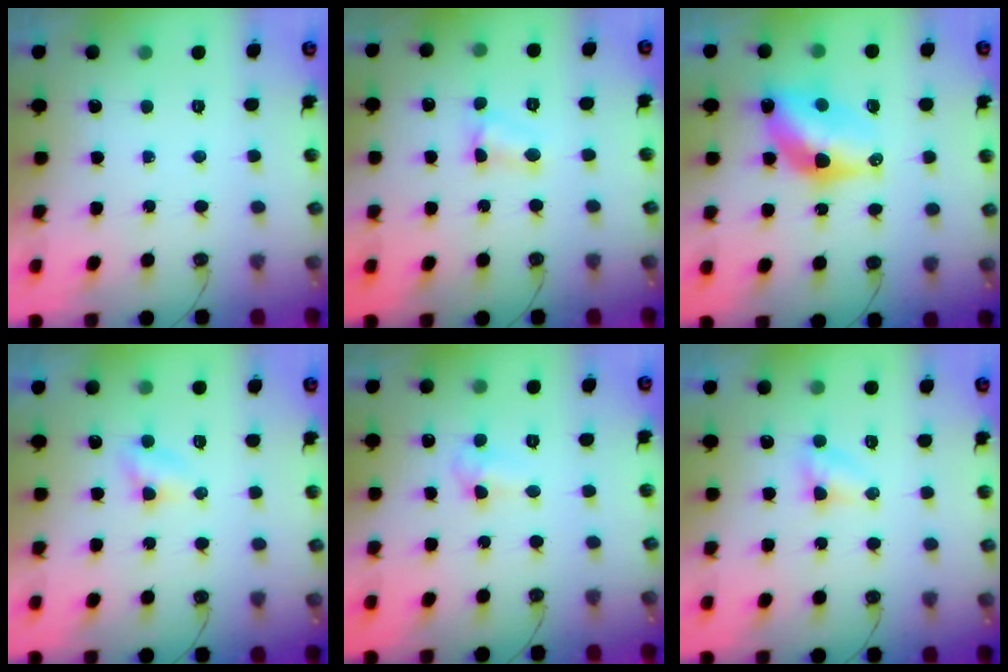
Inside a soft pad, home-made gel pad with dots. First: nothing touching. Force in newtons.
{"total": 4.5, "press": 4.4, "slide": 0.6}
{"total": 10.9, "press": 10.9, "slide": 0.6}
{"total": 2.9, "press": 2.9, "slide": 0.3}
{"total": 3.5, "press": 3.5, "slide": 0.7}
{"total": 3.7, "press": 3.7, "slide": 0.5}